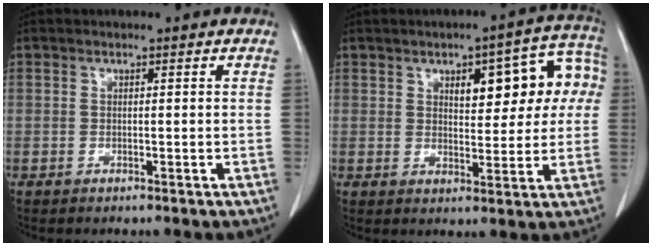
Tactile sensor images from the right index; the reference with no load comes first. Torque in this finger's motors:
{"motor_torque": [0.31, 0.10, 0.22, 0.05]}